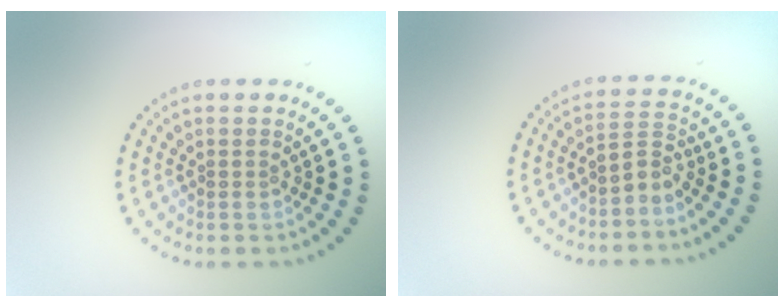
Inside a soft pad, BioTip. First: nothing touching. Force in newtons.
{"total": 2.1, "press": 1.5, "slide": 1.5}